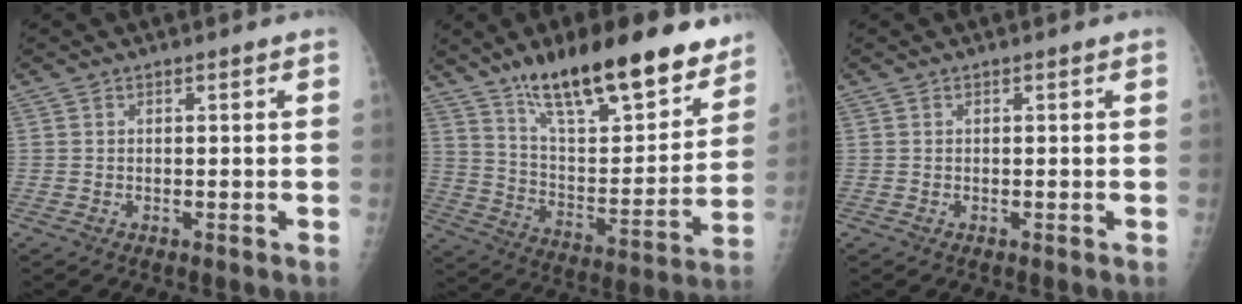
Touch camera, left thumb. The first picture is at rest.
{"total": 24.8, "force": [17.6, 7.9, 15.7], "torque": [-0.206, -0.075, 0.285]}
{"total": 0.0}